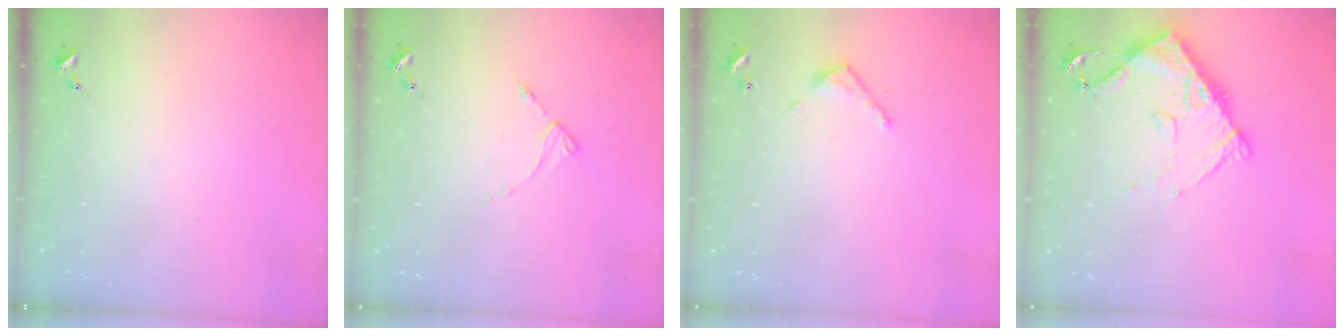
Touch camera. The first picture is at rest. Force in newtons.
{"total": 2.6, "press": 2.6, "slide": 0.3}
{"total": 3.6, "press": 3.6, "slide": 0.2}
{"total": 10.7, "press": 10.7, "slide": 1.3}